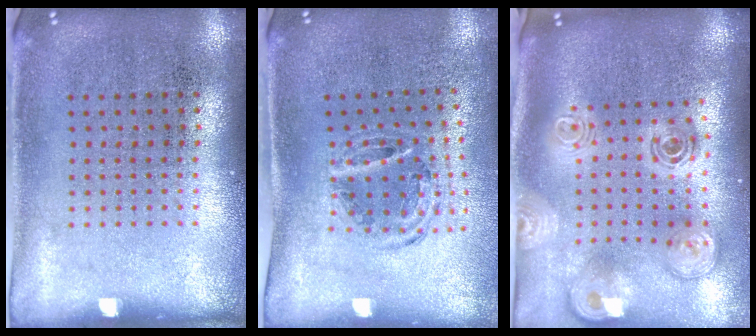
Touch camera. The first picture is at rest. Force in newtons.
{"total": 1.1, "press": 1.0, "slide": 0.3}
{"total": 2.8, "press": 2.1, "slide": 1.9}